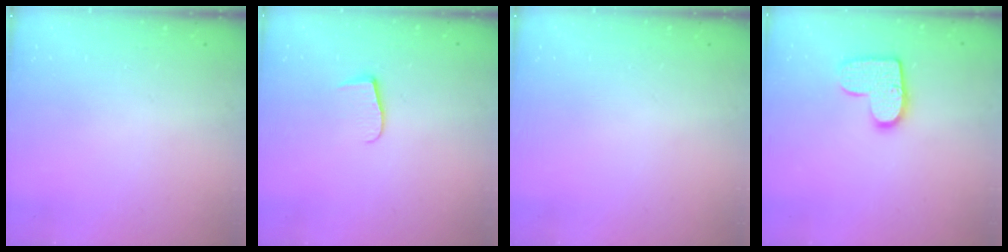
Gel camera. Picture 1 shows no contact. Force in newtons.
{"total": 6.5, "press": 6.5, "slide": 0.6}
{"total": 0.0}
{"total": 12.5, "press": 12.5, "slide": 0.7}